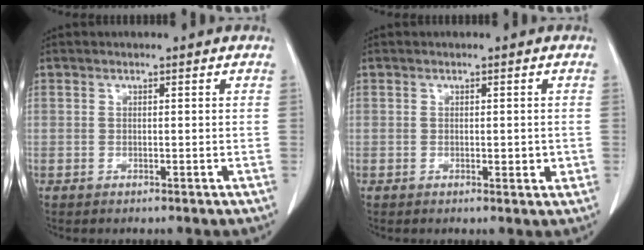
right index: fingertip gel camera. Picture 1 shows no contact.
{"total": 1.7, "force": [-0.2, 0.8, 1.5], "torque": [-0.020, -0.001, 0.001]}